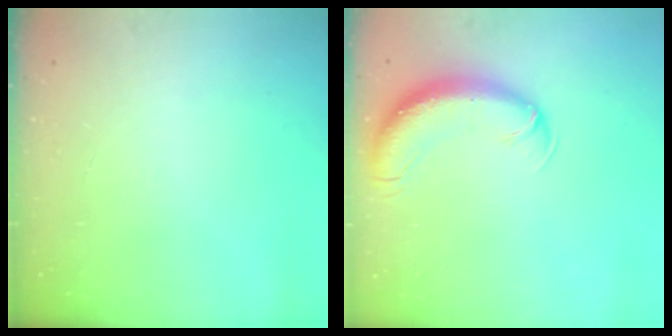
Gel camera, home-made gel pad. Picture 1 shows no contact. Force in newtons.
{"total": 13.3, "press": 12.9, "slide": 3.5}